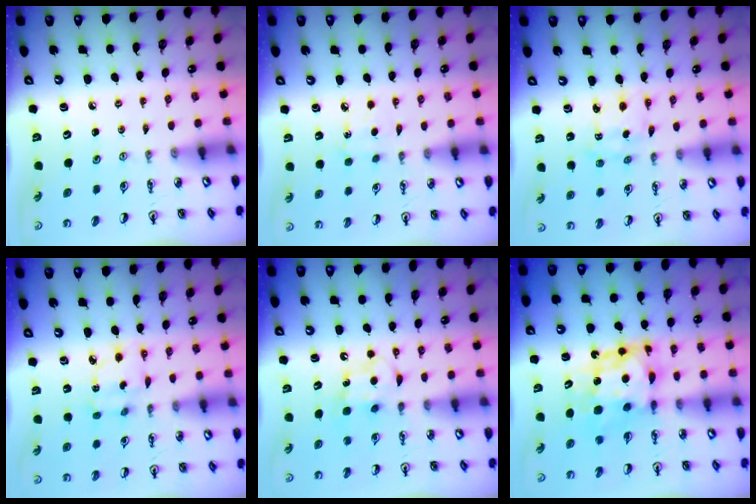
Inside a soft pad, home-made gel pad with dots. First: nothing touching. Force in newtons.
{"total": 5.0, "press": 5.0, "slide": 0.6}
{"total": 2.1, "press": 2.0, "slide": 0.6}
{"total": 3.7, "press": 3.7, "slide": 0.1}
{"total": 5.9, "press": 5.8, "slide": 0.6}
{"total": 8.2, "press": 8.1, "slide": 0.7}